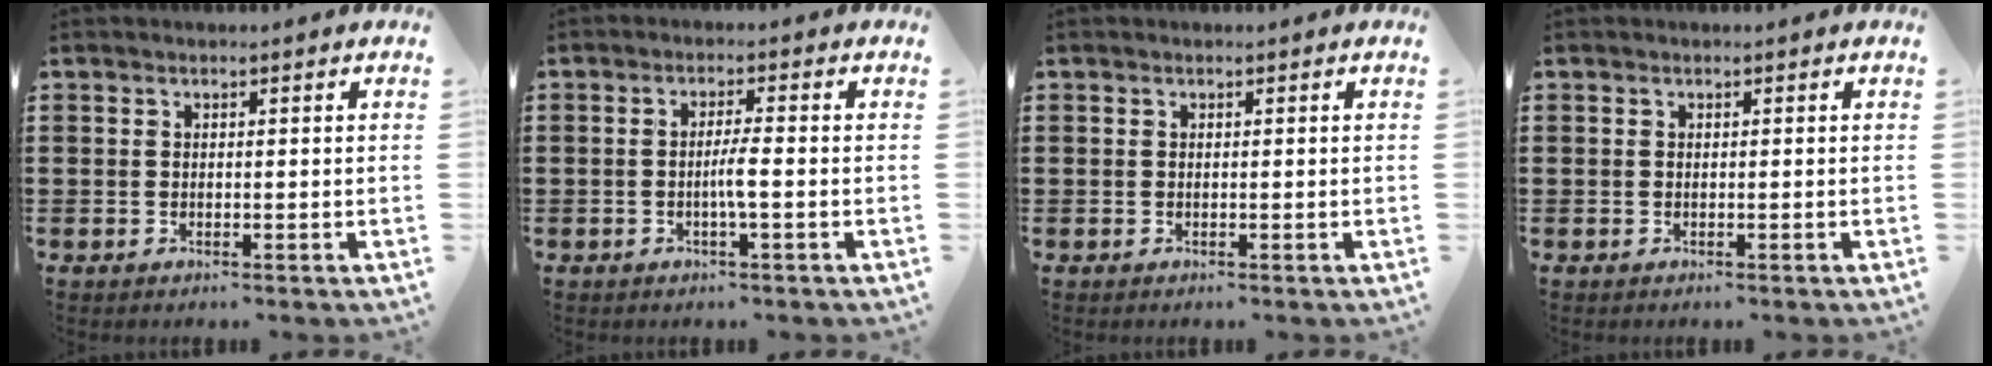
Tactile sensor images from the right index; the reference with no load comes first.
{"total": 3.0, "force": [-0.7, 0.1, 2.9], "torque": [-0.052, -0.002, -0.014]}
{"total": 0.0}
{"total": 0.0}